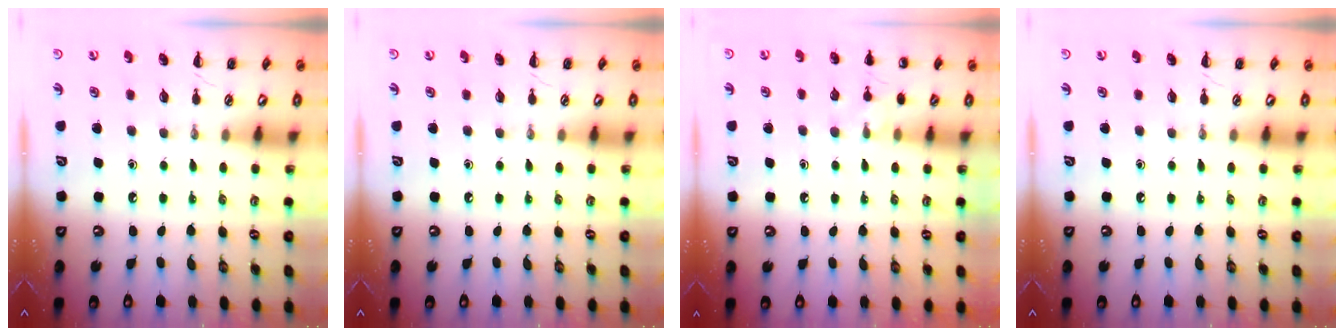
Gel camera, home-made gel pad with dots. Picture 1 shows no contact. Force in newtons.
{"total": 0.0}
{"total": 7.3, "press": 7.0, "slide": 2.1}
{"total": 0.0}